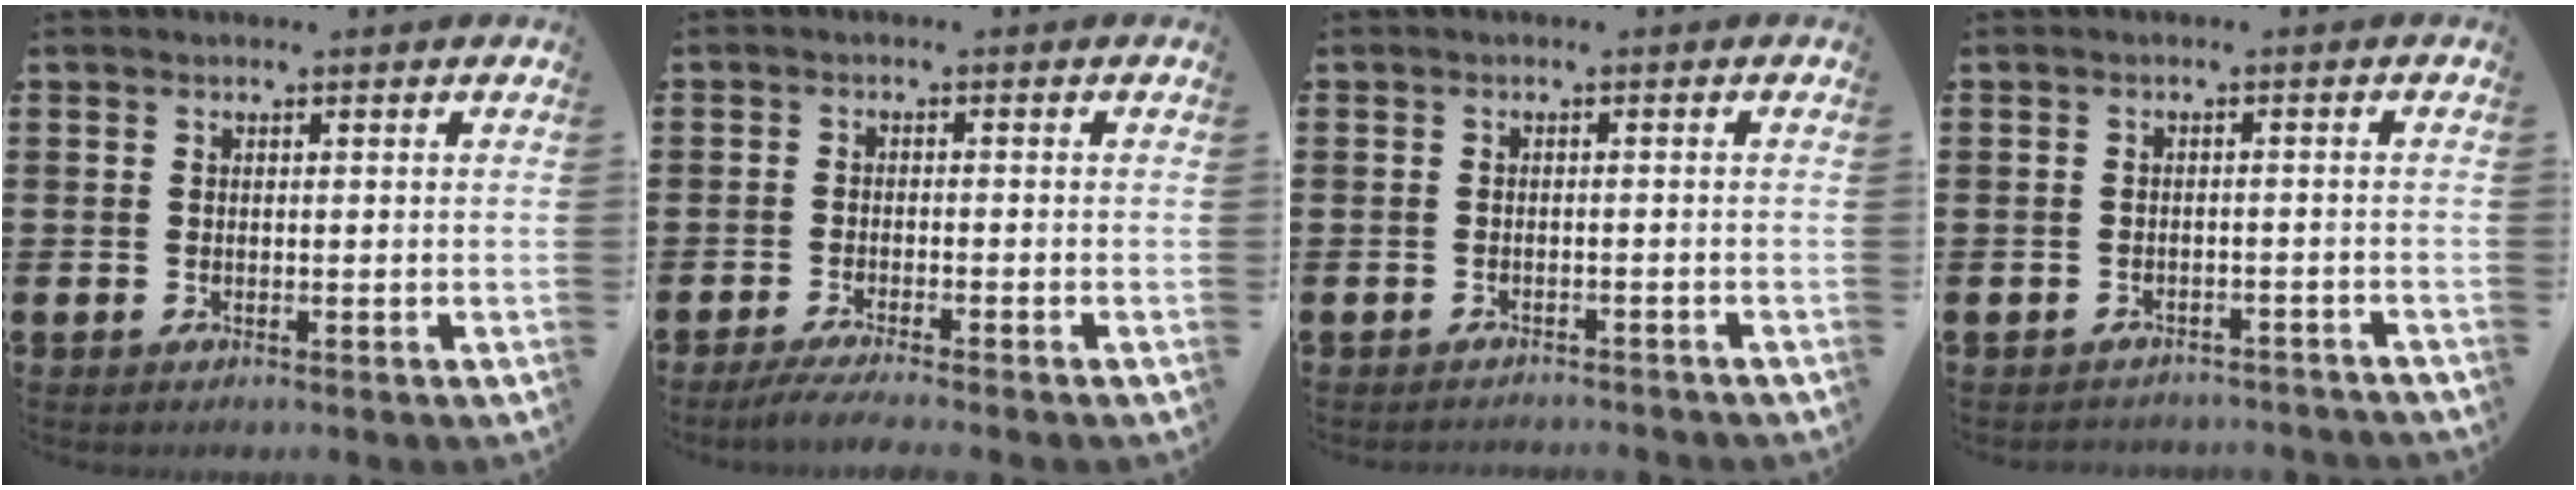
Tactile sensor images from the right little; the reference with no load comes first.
{"total": 2.4, "force": [-1.9, -0.1, 1.5], "torque": [-0.022, -0.001, -0.034]}
{"total": 1.1, "force": [-1.1, -0.1, -0.1], "torque": [-0.001, 0.002, -0.023]}
{"total": 1.5, "force": [-1.5, 0.0, -0.2], "torque": [-0.003, 0.003, -0.034]}